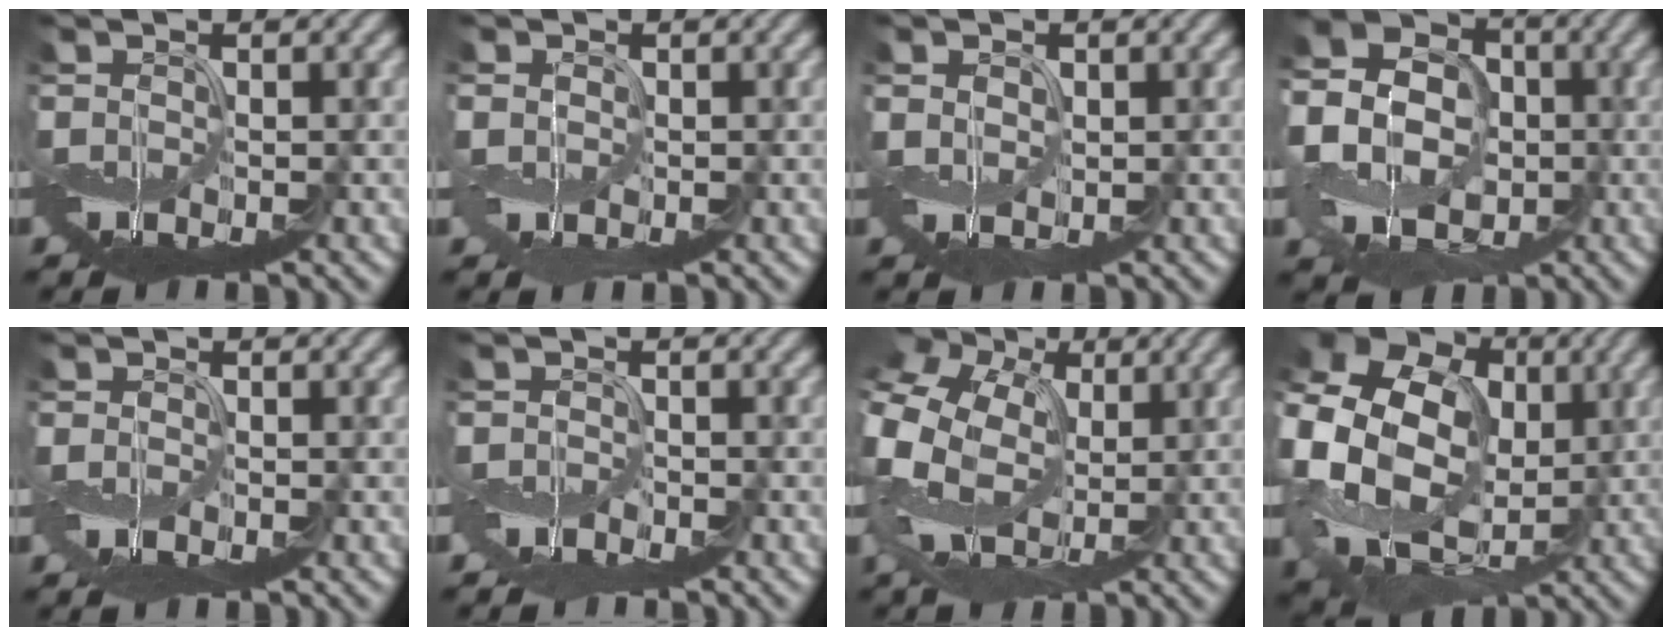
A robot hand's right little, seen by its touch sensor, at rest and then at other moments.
{"total": 2.1, "force": [0.5, 1.9, 0.7], "torque": [-0.017, -0.001, 0.009]}
{"total": 1.0, "force": [0.6, 0.8, 0.3], "torque": [-0.009, 0.003, 0.015]}
{"total": 10.9, "force": [-1.5, 9.1, 5.9], "torque": [-0.123, 0.001, -0.046]}
{"total": 1.6, "force": [-0.7, 1.1, 0.9], "torque": [-0.024, -0.008, -0.012]}
{"total": 2.4, "force": [-1.9, 1.2, 0.8], "torque": [-0.008, -0.005, -0.044]}
{"total": 12.2, "force": [1.4, 9.0, 8.1], "torque": [-0.204, 0.000, 0.023]}
{"total": 17.9, "force": [2.1, 14.5, 10.2], "torque": [-0.237, 0.017, 0.033]}